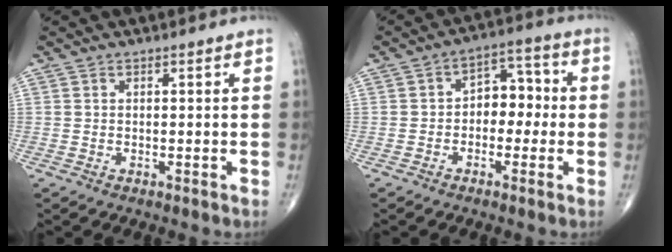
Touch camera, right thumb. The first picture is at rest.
{"total": 7.3, "force": [-0.7, 5.1, 5.2], "torque": [-0.038, 0.034, -0.023]}